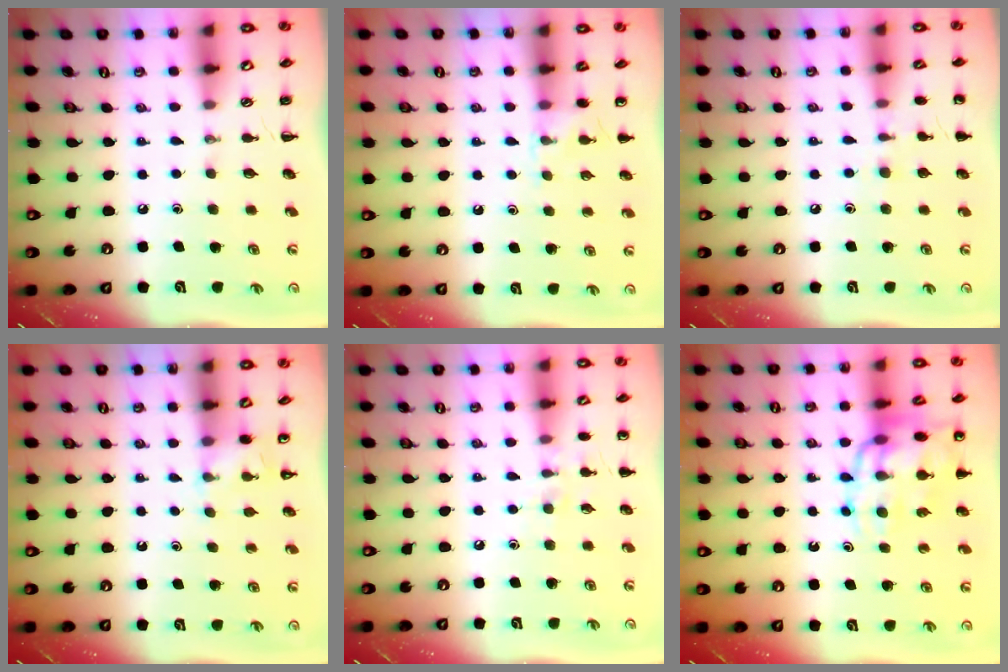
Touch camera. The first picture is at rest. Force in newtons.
{"total": 7.4, "press": 7.1, "slide": 2.2}
{"total": 6.7, "press": 6.5, "slide": 1.9}
{"total": 5.2, "press": 5.0, "slide": 1.5}
{"total": 6.8, "press": 6.5, "slide": 2.0}
{"total": 17.1, "press": 16.8, "slide": 3.3}